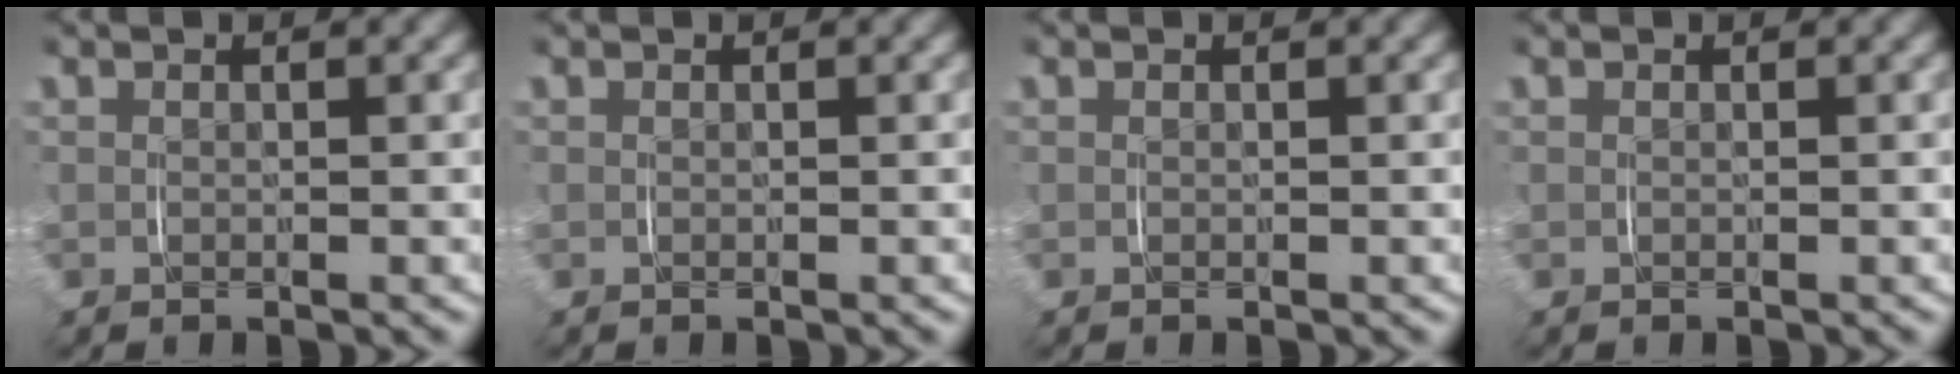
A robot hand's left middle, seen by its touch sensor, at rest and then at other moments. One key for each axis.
{"total": 0.0}
{"total": 0.0}
{"total": 0.0}